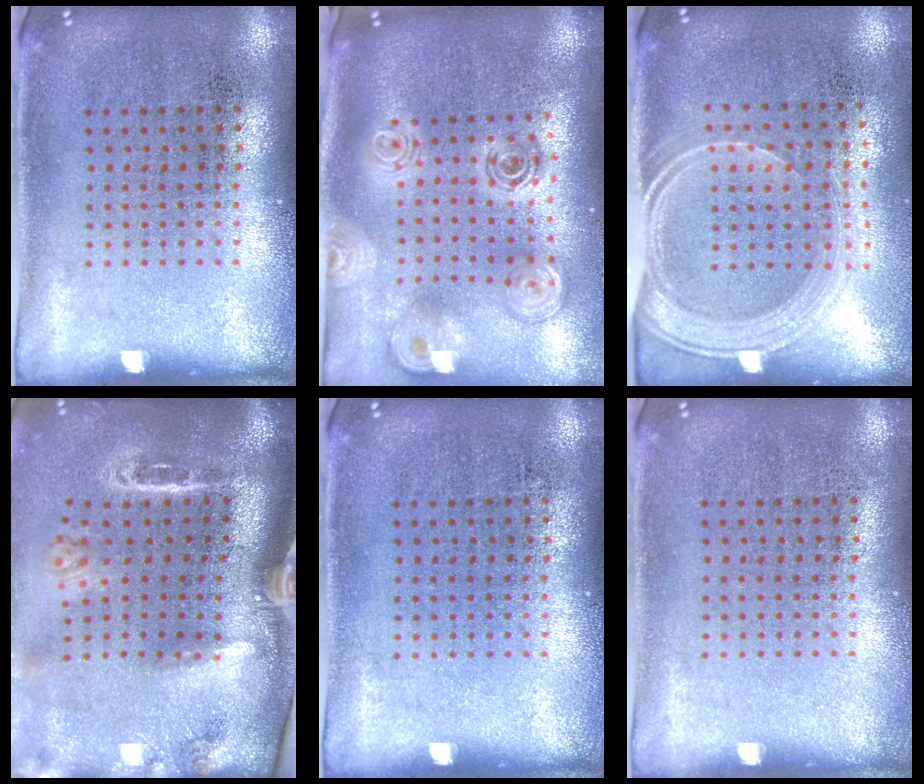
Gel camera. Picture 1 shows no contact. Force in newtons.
{"total": 2.6, "press": 1.9, "slide": 1.8}
{"total": 2.0, "press": 1.7, "slide": 1.1}
{"total": 3.3, "press": 2.1, "slide": 2.5}
{"total": 0.0}
{"total": 0.0}